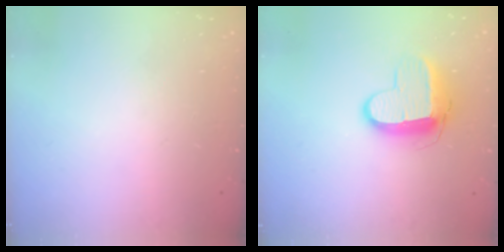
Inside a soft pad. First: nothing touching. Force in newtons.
{"total": 10.8, "press": 10.8, "slide": 0.9}